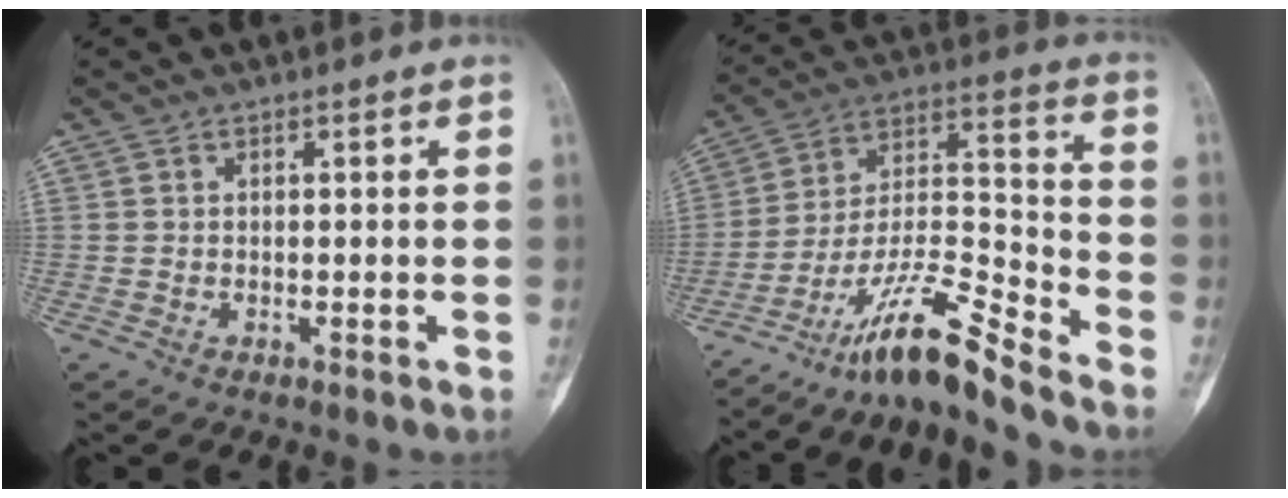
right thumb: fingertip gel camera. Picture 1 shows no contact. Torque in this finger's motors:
{"motor_torque": [1.36, -0.31, 0.84, -1.50, 0.32]}